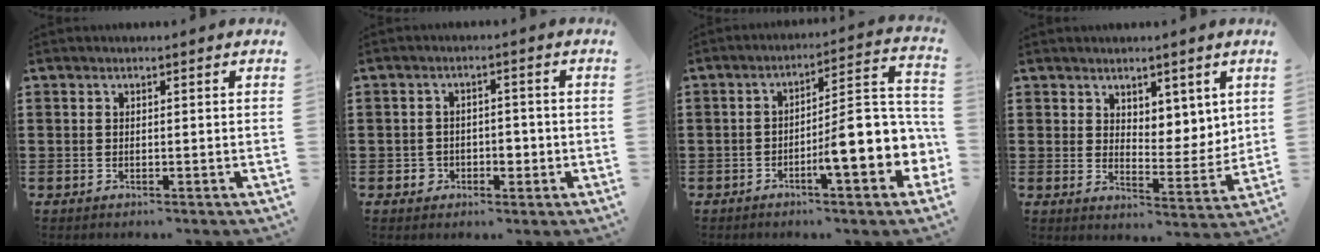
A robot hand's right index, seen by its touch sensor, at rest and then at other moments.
{"total": 2.9, "force": [-1.0, 2.4, 1.2], "torque": [-0.030, 0.007, -0.024]}
{"total": 10.6, "force": [-3.4, 2.0, 9.9], "torque": [-0.146, -0.027, -0.066]}
{"total": 5.1, "force": [4.2, 2.9, 0.3], "torque": [-0.016, -0.013, 0.079]}